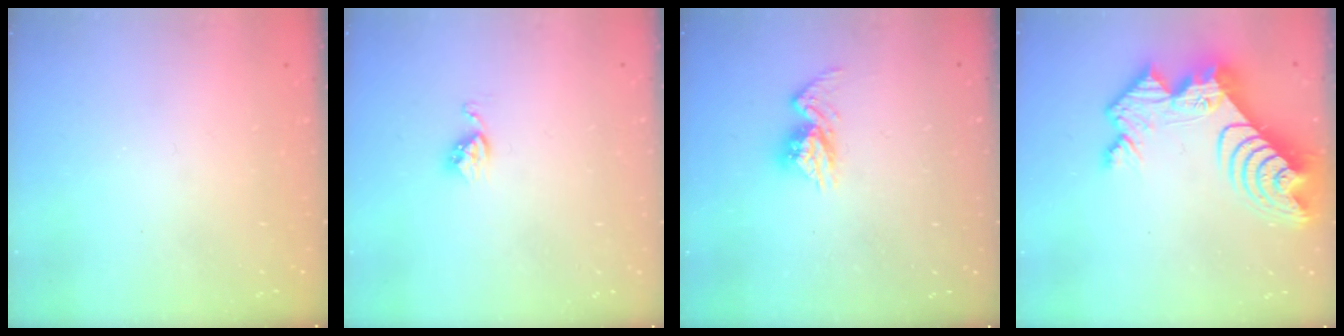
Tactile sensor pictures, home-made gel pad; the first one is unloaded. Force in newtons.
{"total": 4.1, "press": 4.0, "slide": 0.6}
{"total": 8.9, "press": 8.9, "slide": 0.4}
{"total": 18.7, "press": 18.6, "slide": 1.6}